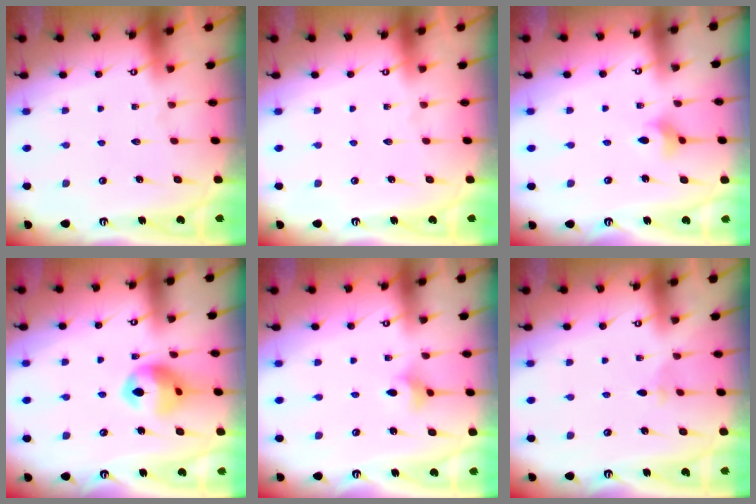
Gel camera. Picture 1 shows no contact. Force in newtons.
{"total": 0.0}
{"total": 2.9, "press": 2.9, "slide": 0.7}
{"total": 11.4, "press": 11.3, "slide": 0.9}
{"total": 3.8, "press": 3.7, "slide": 0.8}
{"total": 2.0, "press": 1.9, "slide": 0.5}